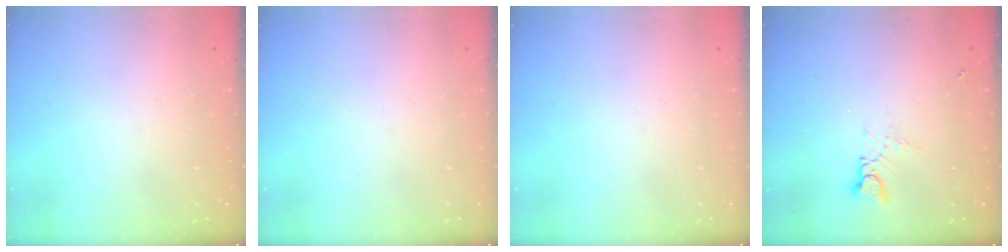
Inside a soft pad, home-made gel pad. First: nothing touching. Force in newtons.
{"total": 0.0}
{"total": 0.0}
{"total": 2.9, "press": 2.9, "slide": 0.3}